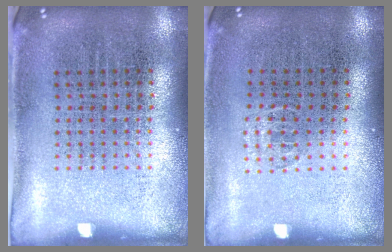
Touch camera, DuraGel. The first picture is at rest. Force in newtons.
{"total": 0.5, "press": 0.4, "slide": 0.3}